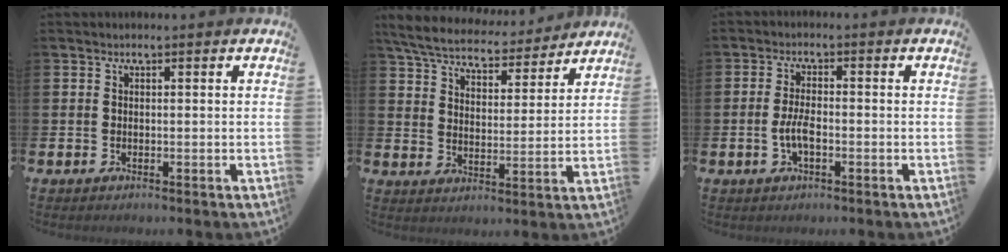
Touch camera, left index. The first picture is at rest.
{"total": 7.0, "force": [6.6, 1.7, 1.7], "torque": [-0.069, -0.039, 0.117]}
{"total": 3.4, "force": [-0.8, 1.3, 3.0], "torque": [-0.060, 0.000, -0.017]}